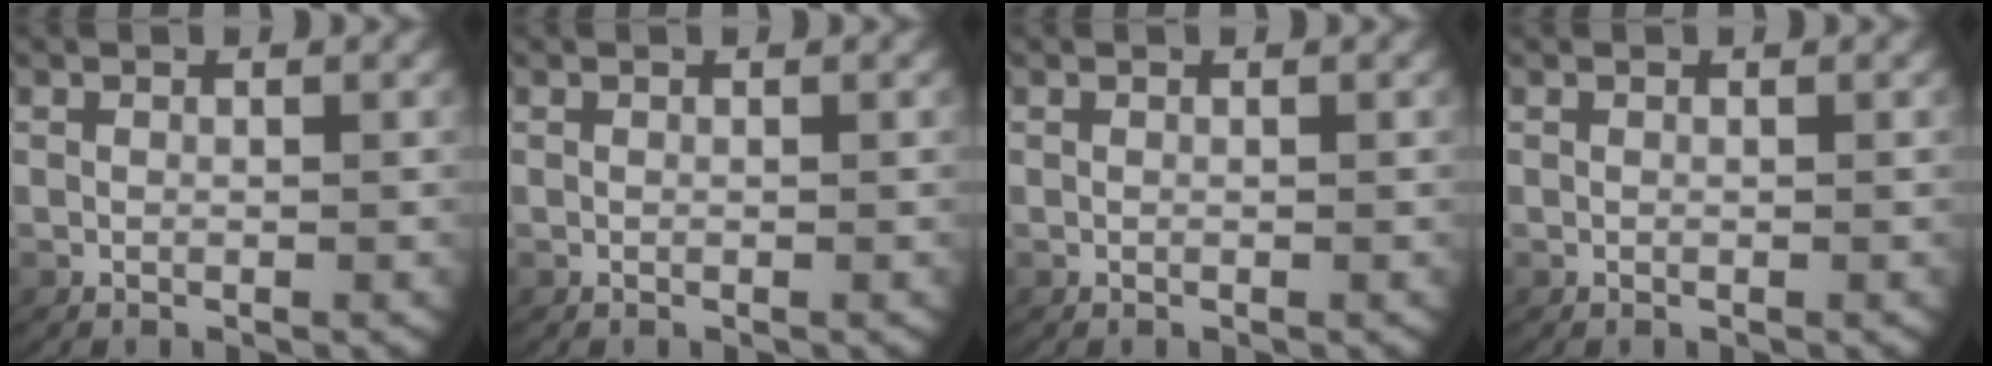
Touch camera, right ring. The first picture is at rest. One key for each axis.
{"total": 0.0}
{"total": 0.0}
{"total": 0.0}